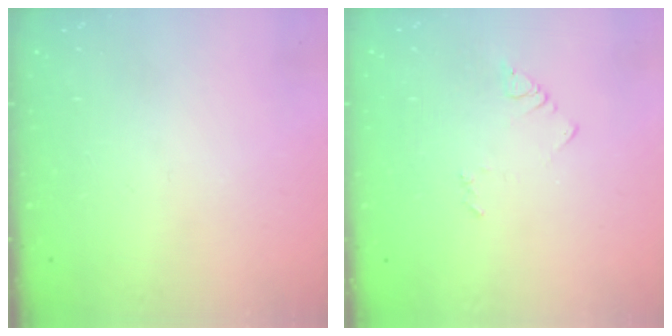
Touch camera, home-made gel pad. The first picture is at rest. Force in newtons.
{"total": 3.7, "press": 3.7, "slide": 0.3}